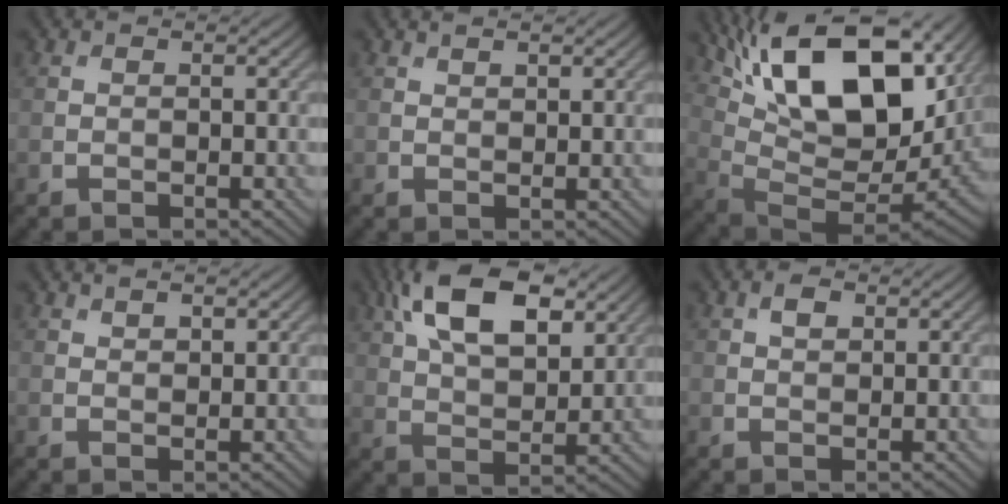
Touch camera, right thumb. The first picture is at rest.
{"total": 1.1, "force": [0.9, 0.3, 0.4], "torque": [-0.011, -0.001, 0.019]}
{"total": 20.6, "force": [9.1, 8.8, 16.2], "torque": [-0.281, 0.036, 0.146]}
{"total": 1.4, "force": [1.2, 0.4, 0.7], "torque": [-0.017, -0.001, 0.025]}
{"total": 13.9, "force": [6.9, 6.7, 10.0], "torque": [-0.190, 0.013, 0.112]}
{"total": 1.7, "force": [0.8, 1.0, 1.1], "torque": [-0.019, 0.004, 0.014]}